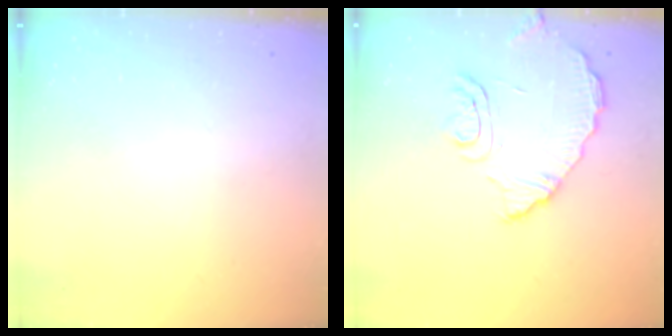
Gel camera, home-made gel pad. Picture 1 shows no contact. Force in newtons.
{"total": 10.3, "press": 10.3, "slide": 0.2}